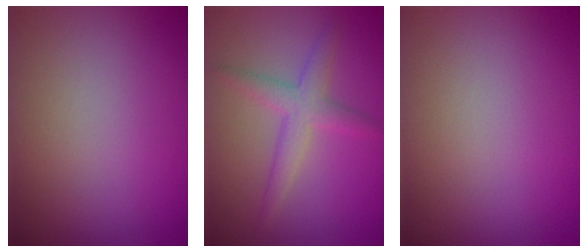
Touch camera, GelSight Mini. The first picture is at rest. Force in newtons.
{"total": 3.0, "press": 3.0, "slide": 0.2}
{"total": 0.0}